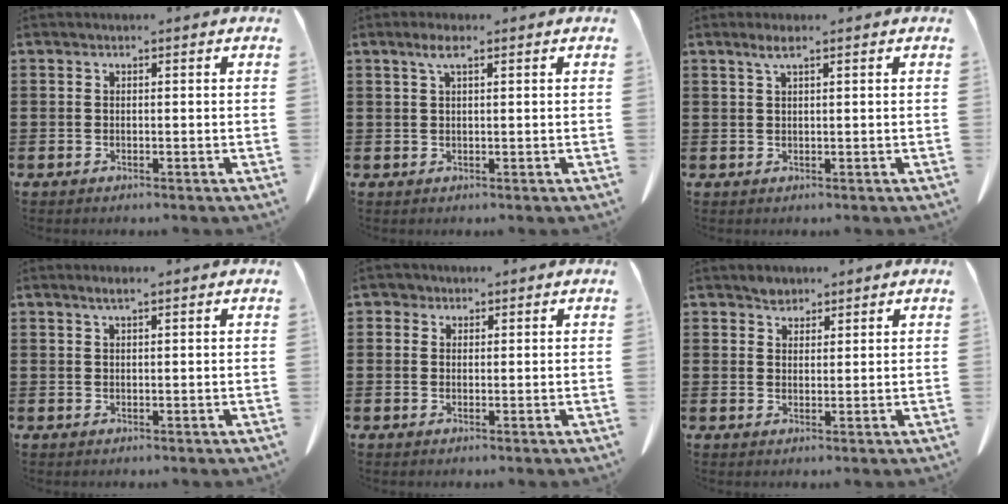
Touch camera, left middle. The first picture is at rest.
{"total": 2.4, "force": [1.1, 0.5, 2.0], "torque": [-0.043, 0.005, 0.019]}
{"total": 1.9, "force": [1.1, 0.1, 1.6], "torque": [-0.034, 0.001, 0.020]}
{"total": 1.3, "force": [0.9, 0.0, 1.0], "torque": [-0.020, 0.000, 0.015]}
{"total": 1.4, "force": [1.0, 1.0, 0.2], "torque": [-0.008, 0.005, 0.020]}
{"total": 2.1, "force": [1.9, 1.0, 0.2], "torque": [-0.008, 0.002, 0.037]}